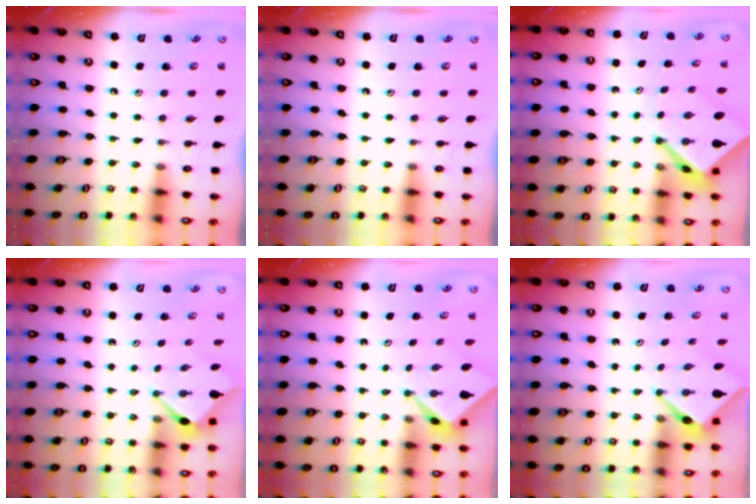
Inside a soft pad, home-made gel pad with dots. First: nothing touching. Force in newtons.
{"total": 0.0}
{"total": 4.9, "press": 4.8, "slide": 0.4}
{"total": 2.9, "press": 2.9, "slide": 0.3}
{"total": 2.3, "press": 2.3, "slide": 0.3}
{"total": 4.3, "press": 4.3, "slide": 0.2}